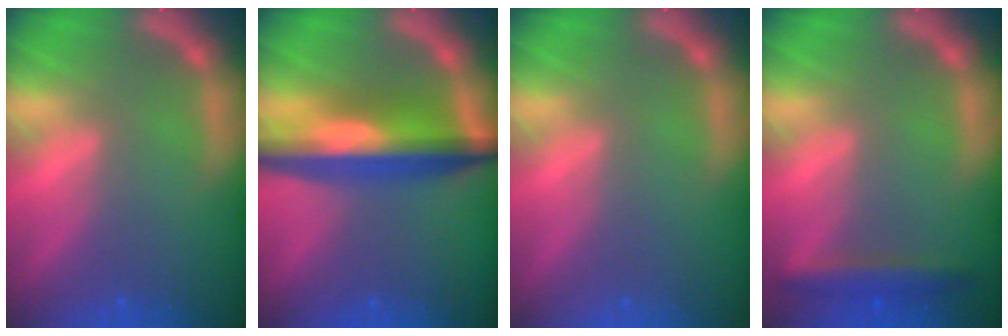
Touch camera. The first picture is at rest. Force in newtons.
{"total": 8.5}
{"total": 0.0}
{"total": 2.9}